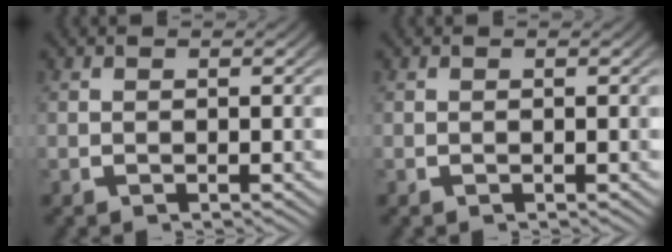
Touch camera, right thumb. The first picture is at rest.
{"total": 0.0}